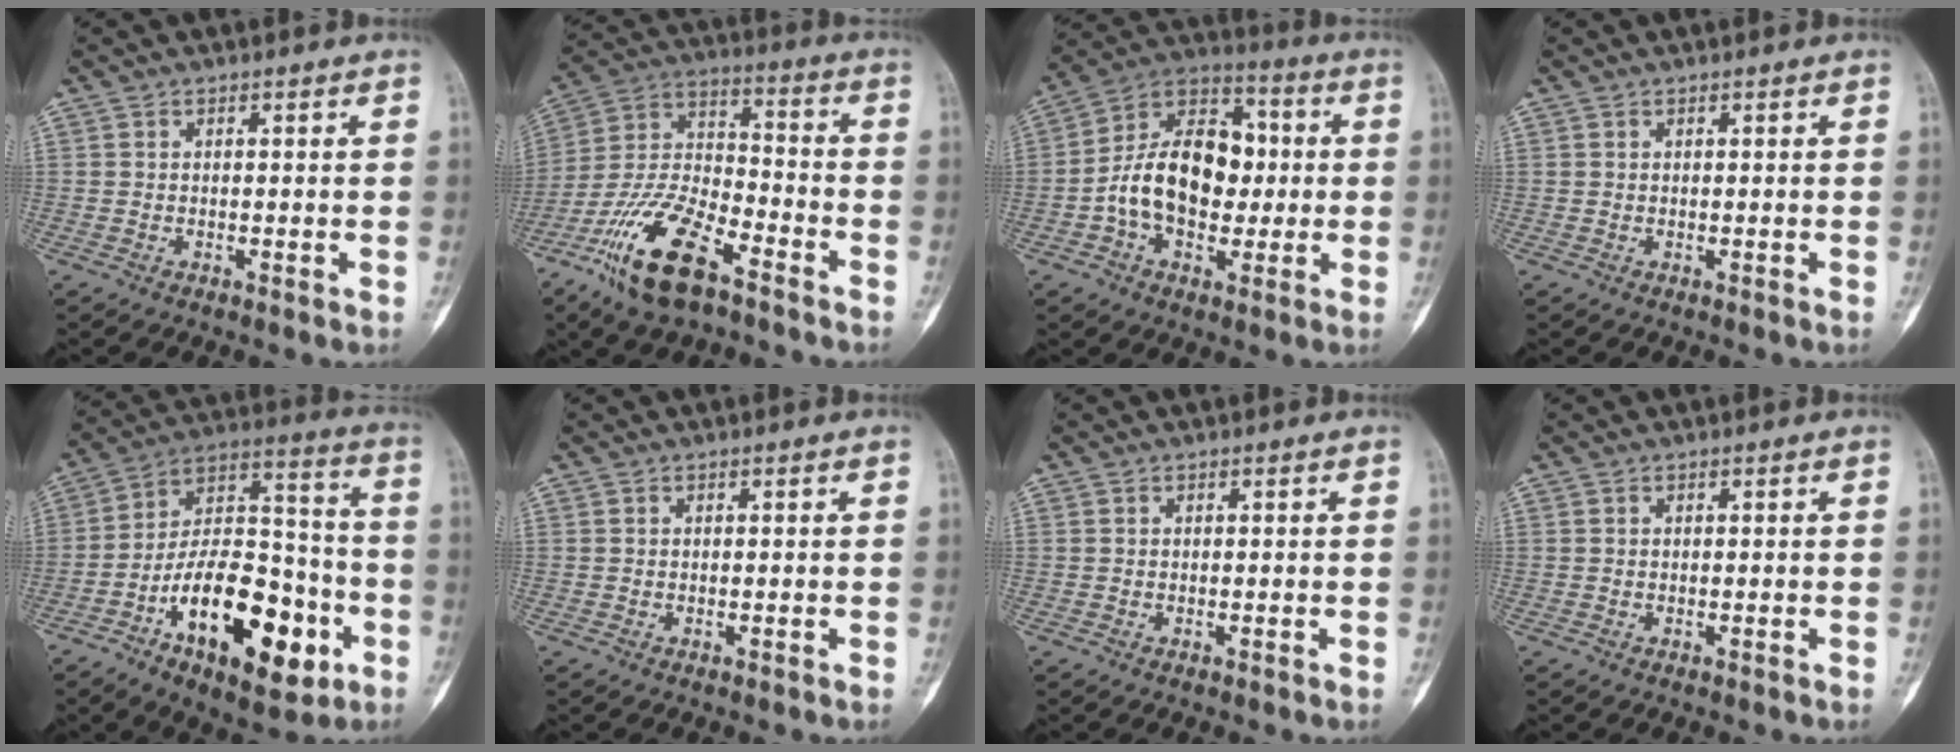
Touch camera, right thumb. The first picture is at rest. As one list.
[{"total": 17.3, "force": [-10.3, 6.9, 12.1], "torque": [-0.230, 0.058, -0.198]}, {"total": 17.3, "force": [-0.7, 11.6, 12.7], "torque": [-0.178, 0.036, -0.018]}, {"total": 0.0}, {"total": 24.3, "force": [-9.5, 11.7, 19.0], "torque": [-0.277, 0.061, -0.146]}, {"total": 0.0}, {"total": 0.0}, {"total": 0.0}]